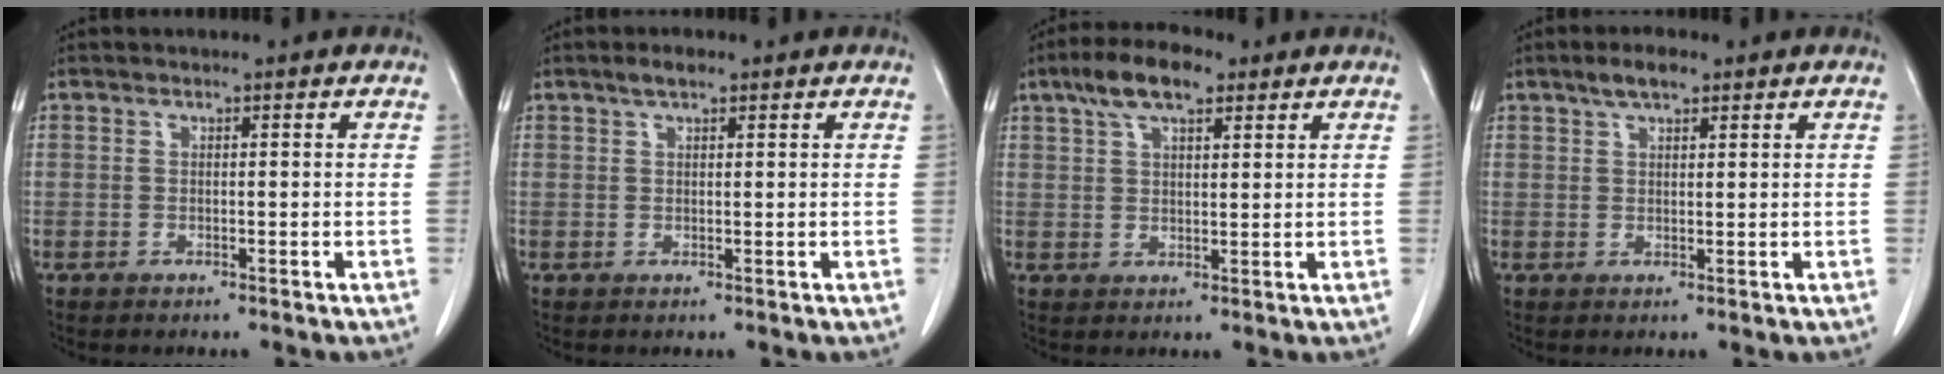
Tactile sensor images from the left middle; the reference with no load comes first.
{"total": 1.9, "force": [1.4, 0.6, 1.3], "torque": [-0.027, 0.007, 0.025]}
{"total": 7.6, "force": [4.8, 2.6, 5.3], "torque": [-0.104, 0.019, 0.084]}
{"total": 3.4, "force": [2.3, 1.1, 2.1], "torque": [-0.043, 0.007, 0.042]}